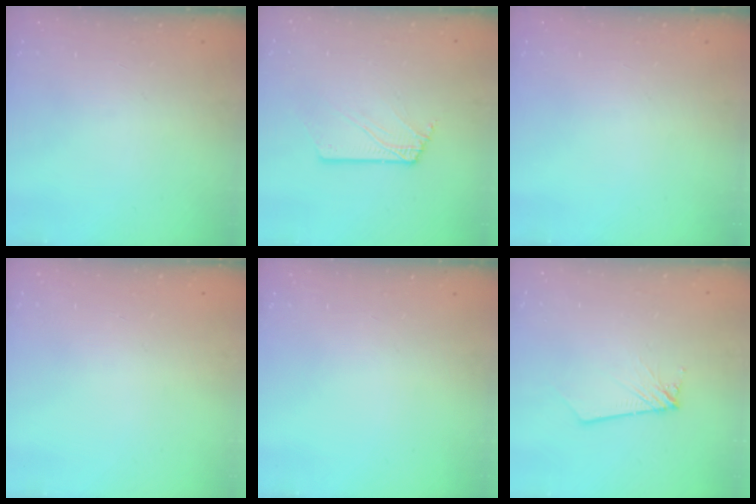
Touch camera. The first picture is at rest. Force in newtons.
{"total": 2.6, "press": 2.6, "slide": 0.3}
{"total": 0.0}
{"total": 0.0}
{"total": 0.0}
{"total": 2.7, "press": 2.7, "slide": 0.2}